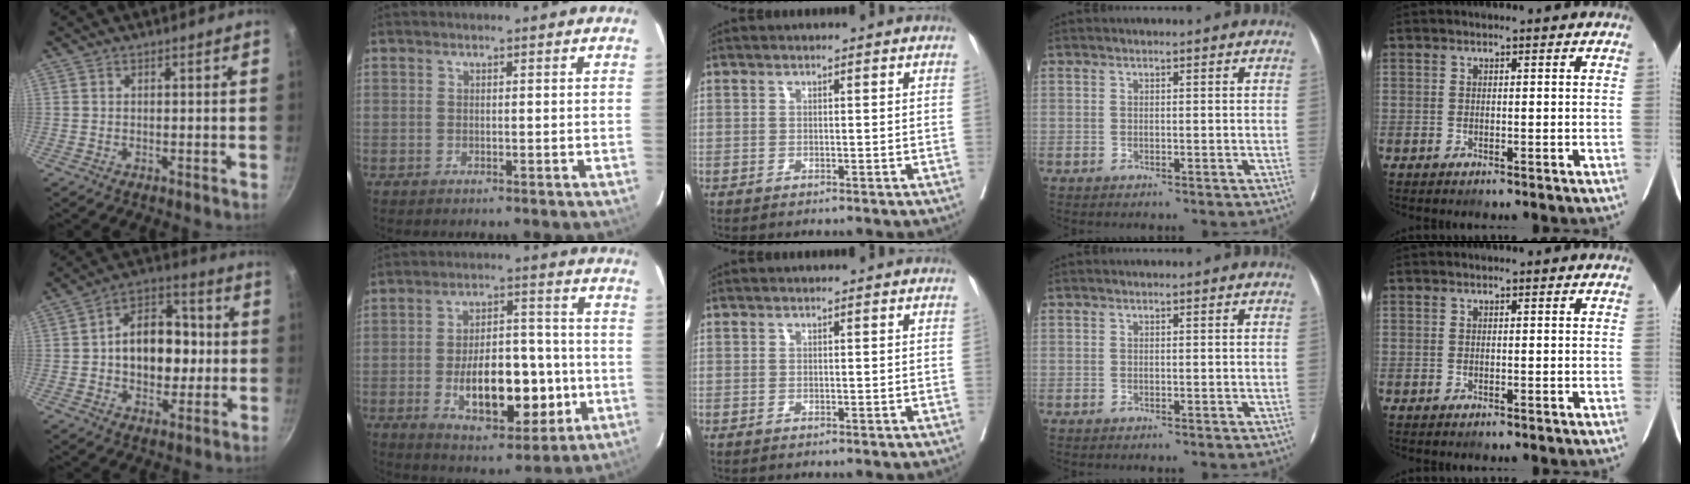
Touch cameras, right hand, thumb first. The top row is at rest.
{"thumb": {"total": 15.1, "force": [0.0, 10.2, 11.2], "torque": [-0.127, 0.031, -0.003]}, "index": {"total": 14.7, "force": [-3.3, 6.6, 12.7], "torque": [-0.202, 0.012, -0.042]}}